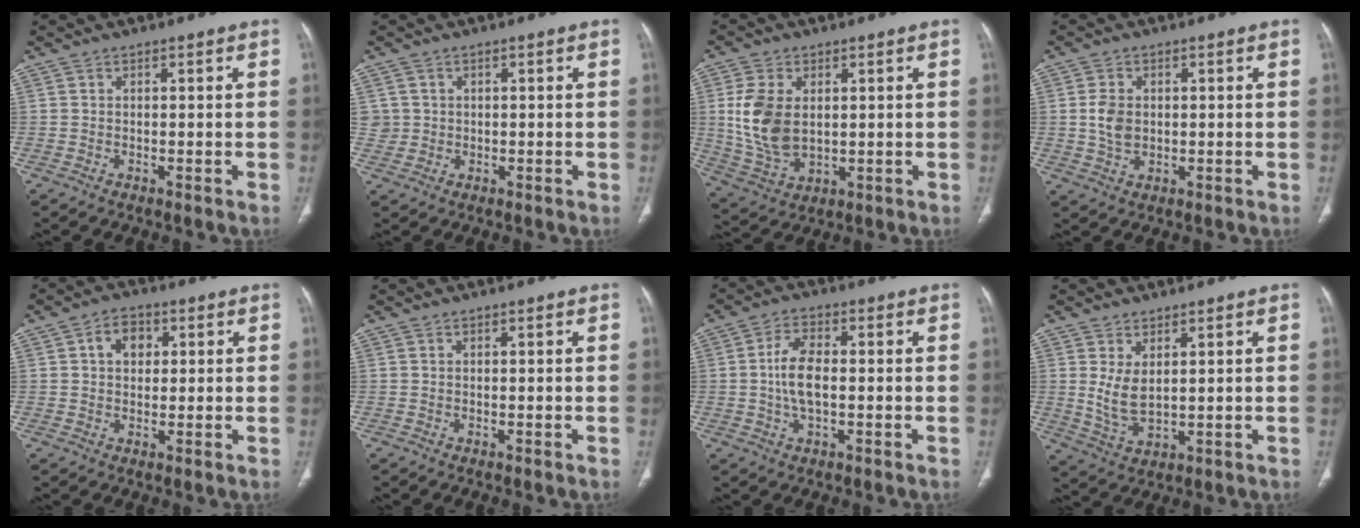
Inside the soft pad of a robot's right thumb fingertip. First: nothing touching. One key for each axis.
{"total": 2.5, "fx": 0.5, "fy": 2.5, "fz": 0.1, "tx": 0.014, "ty": 0.003, "tz": 0.010}
{"total": 11.5, "fx": 1.4, "fy": 7.3, "fz": 8.7, "tx": -0.172, "ty": -0.010, "tz": 0.041}
{"total": 4.6, "fx": 0.3, "fy": 3.3, "fz": 3.2, "tx": -0.056, "ty": 0.000, "tz": 0.009}
{"total": 5.1, "fx": 1.3, "fy": 3.8, "fz": 3.1, "tx": -0.028, "ty": 0.006, "tz": 0.017}
{"total": 0.0}
{"total": 6.7, "fx": -0.4, "fy": 3.3, "fz": 5.9, "tx": -0.117, "ty": 0.011, "tz": -0.011}
{"total": 5.8, "fx": 1.5, "fy": 3.1, "fz": 4.7, "tx": -0.090, "ty": -0.016, "tz": 0.042}